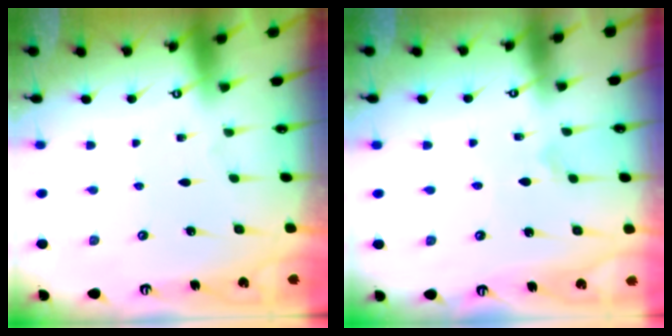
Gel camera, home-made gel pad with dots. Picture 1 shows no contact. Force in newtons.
{"total": 2.5, "press": 2.5, "slide": 0.4}